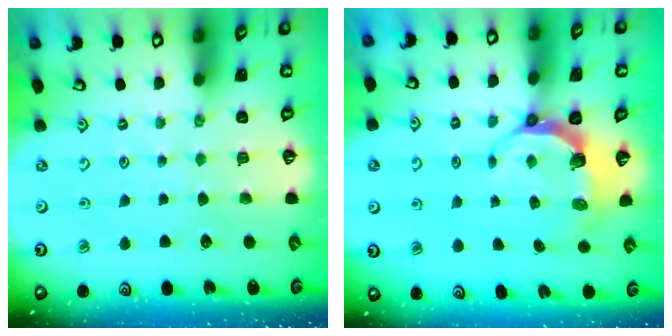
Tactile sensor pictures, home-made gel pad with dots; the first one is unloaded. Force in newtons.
{"total": 6.8, "press": 5.8, "slide": 3.6}